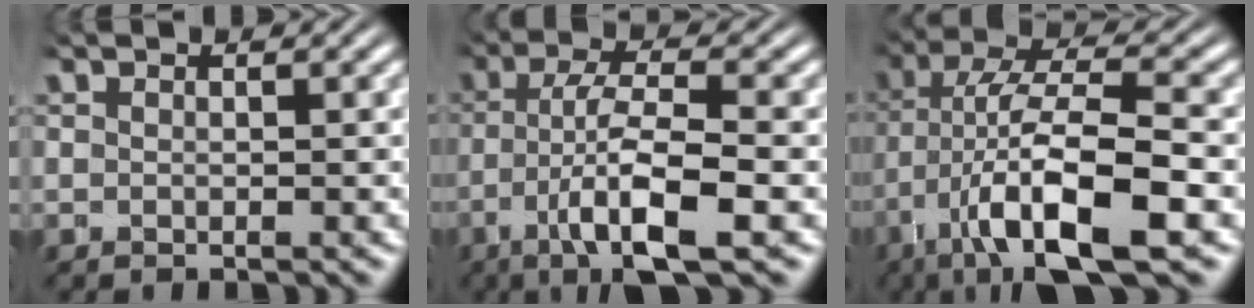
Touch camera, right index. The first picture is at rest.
{"total": 7.0, "force": [-2.3, 2.7, 6.1], "torque": [-0.124, -0.021, -0.028]}
{"total": 9.0, "force": [-2.0, 4.6, 7.5], "torque": [-0.159, -0.027, -0.014]}